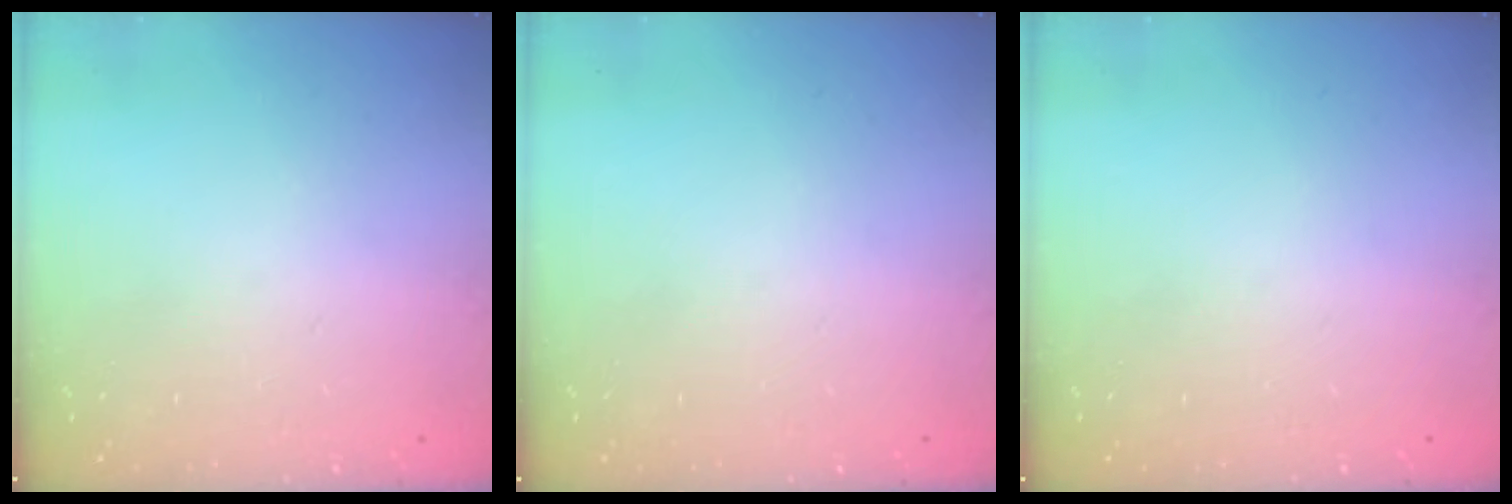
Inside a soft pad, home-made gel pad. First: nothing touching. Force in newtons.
{"total": 0.0}
{"total": 0.0}